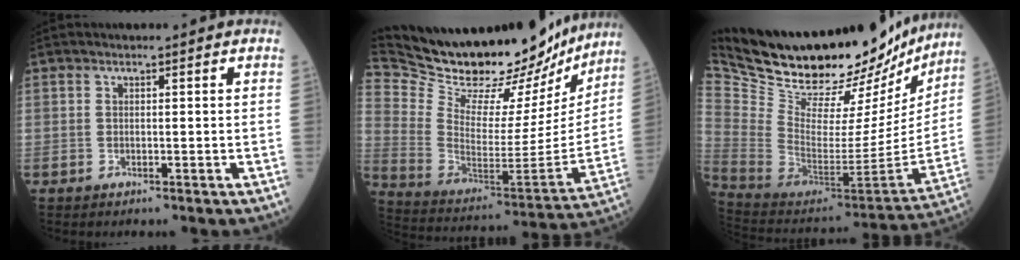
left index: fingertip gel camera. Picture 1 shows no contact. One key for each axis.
{"total": 31.2, "fx": 27.6, "fy": 9.3, "fz": 11.1, "tx": -0.210, "ty": -0.047, "tz": 0.401}
{"total": 35.4, "fx": 29.4, "fy": 11.3, "fz": 16.2, "tx": -0.289, "ty": -0.050, "tz": 0.426}